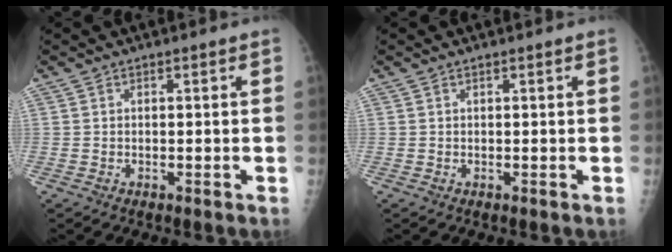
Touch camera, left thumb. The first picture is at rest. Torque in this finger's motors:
{"motor_torque": [0.07, 0.03, 0.05, 0.02, 0.00]}